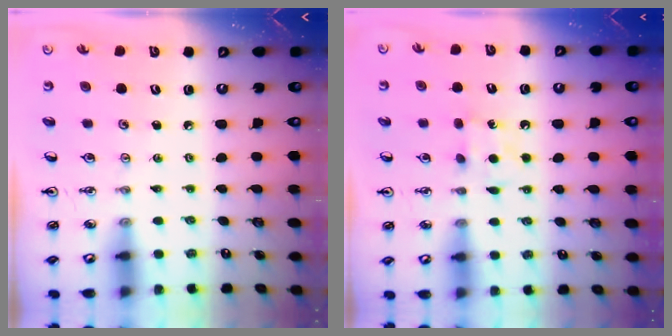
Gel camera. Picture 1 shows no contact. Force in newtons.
{"total": 7.1, "press": 7.0, "slide": 0.8}